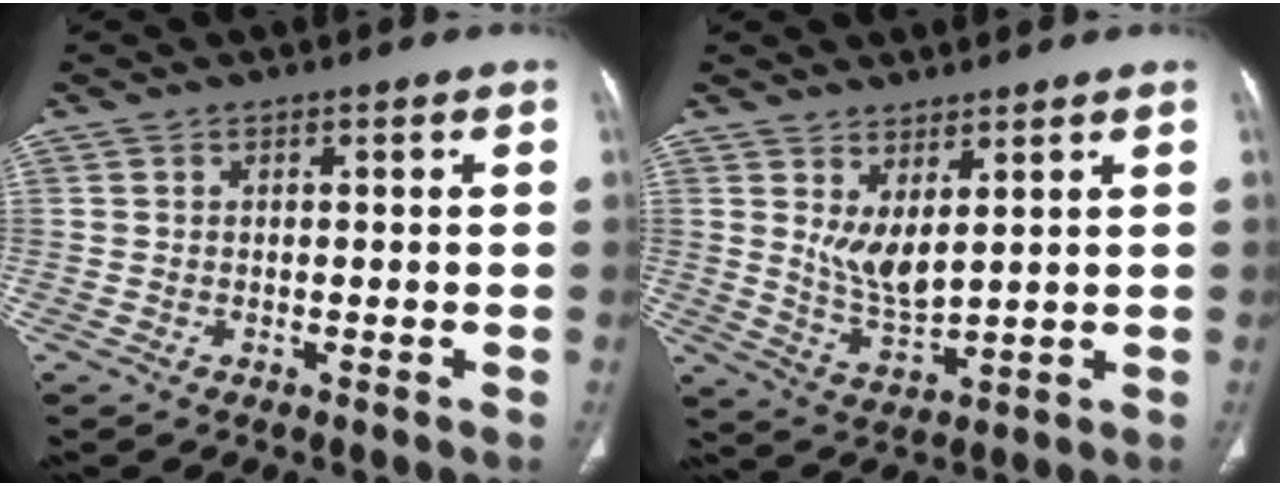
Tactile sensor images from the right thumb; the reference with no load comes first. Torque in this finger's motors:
{"motor_torque": [-0.28, 1.43, -0.09, 0.11, 0.12]}